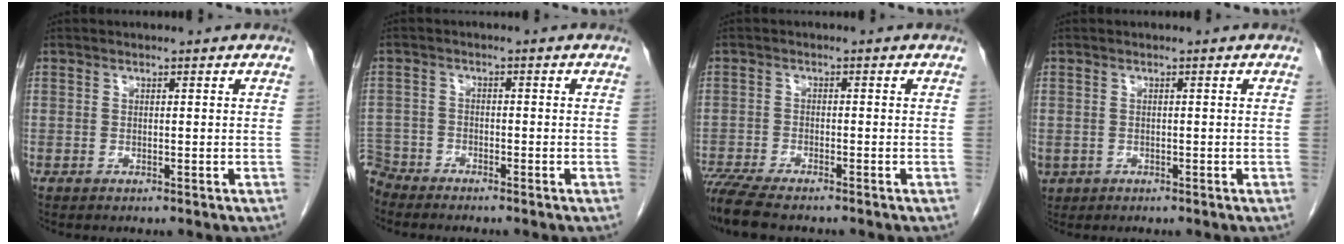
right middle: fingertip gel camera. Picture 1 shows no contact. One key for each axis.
{"total": 4.4, "fx": -4.2, "fy": 1.1, "fz": -0.4, "tx": 0.014, "ty": -0.008, "tz": -0.084}
{"total": 7.9, "fx": -6.9, "fy": 0.8, "fz": 3.9, "tx": -0.072, "ty": -0.016, "tz": -0.117}
{"total": 2.2, "fx": -0.8, "fy": 1.9, "fz": 0.7, "tx": -0.016, "ty": 0.000, "tz": -0.005}